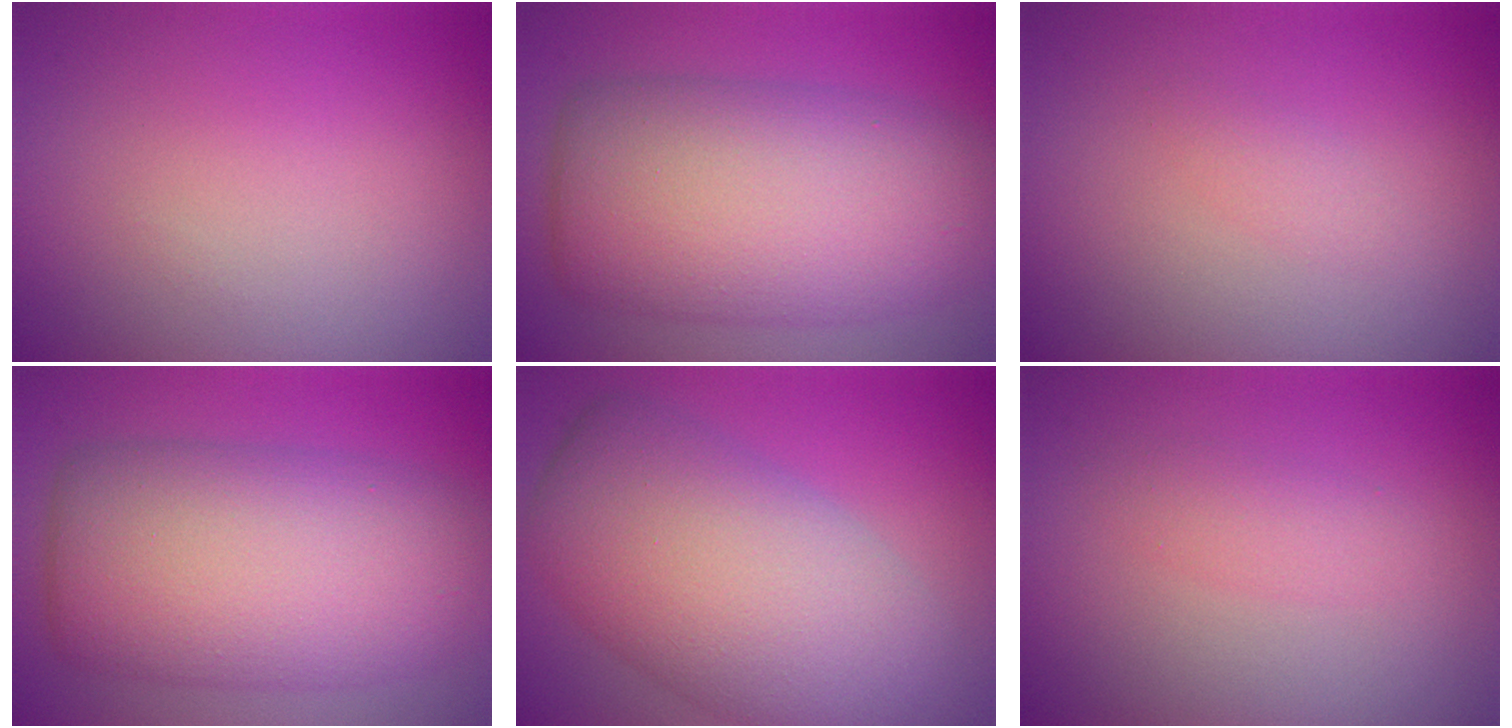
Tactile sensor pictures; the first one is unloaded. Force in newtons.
{"total": 11.0, "press": 11.0, "slide": 0.2}
{"total": 0.9, "press": 0.9, "slide": 0.0}
{"total": 11.0, "press": 11.0, "slide": 0.2}
{"total": 11.3, "press": 11.3, "slide": 0.8}
{"total": 1.5, "press": 1.5, "slide": 0.1}